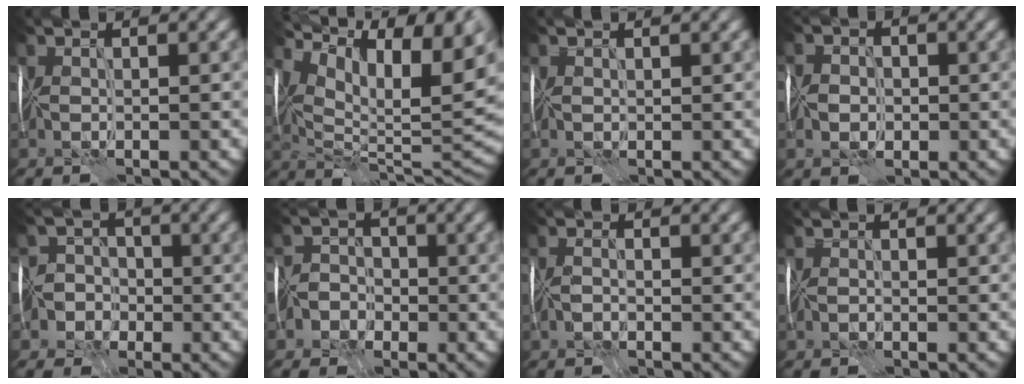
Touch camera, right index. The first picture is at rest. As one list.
[{"total": 14.7, "force": [7.2, 6.2, 11.2], "torque": [-0.193, 0.019, 0.137]}, {"total": 0.0}, {"total": 2.1, "force": [-0.5, 1.8, 1.1], "torque": [-0.006, 0.001, -0.016]}, {"total": 5.9, "force": [-3.5, 4.7, 0.7], "torque": [0.019, -0.003, -0.089]}, {"total": 3.5, "force": [-2.7, 2.2, 0.0], "torque": [0.039, 0.001, -0.059]}, {"total": 1.4, "force": [-1.3, -0.4, -0.1], "torque": [0.002, 0.001, -0.025]}, {"total": 1.1, "force": [-1.0, -0.4, -0.2], "torque": [0.003, -0.003, -0.017]}]